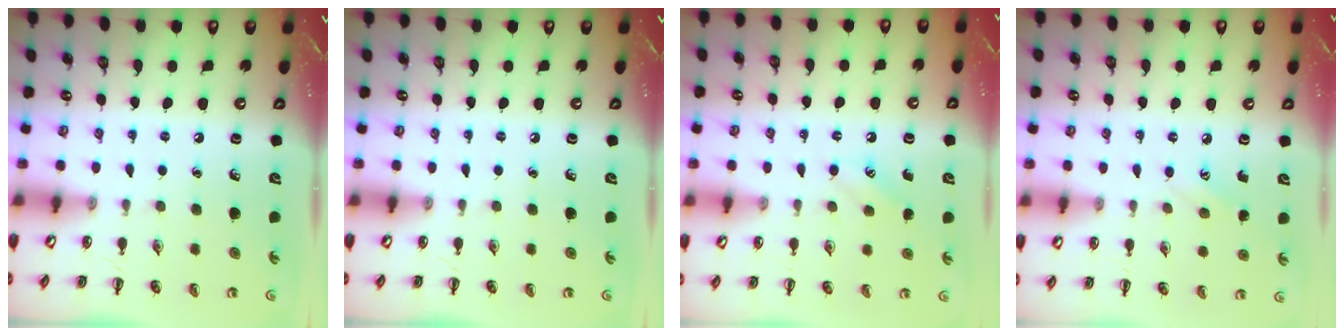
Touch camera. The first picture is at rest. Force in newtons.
{"total": 0.0}
{"total": 5.5, "press": 5.3, "slide": 1.4}
{"total": 6.4, "press": 6.2, "slide": 1.7}